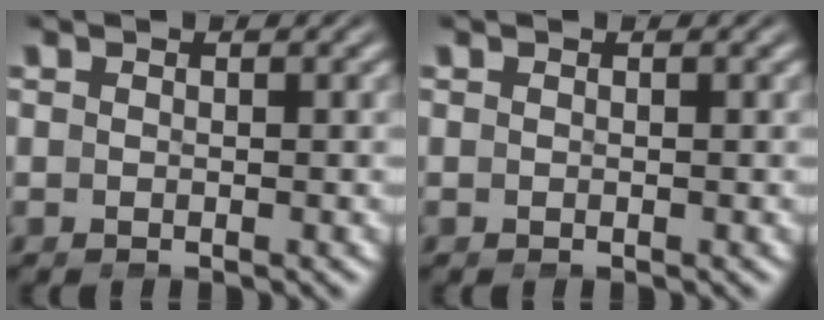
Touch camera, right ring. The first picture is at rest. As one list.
[{"total": 0.0}]